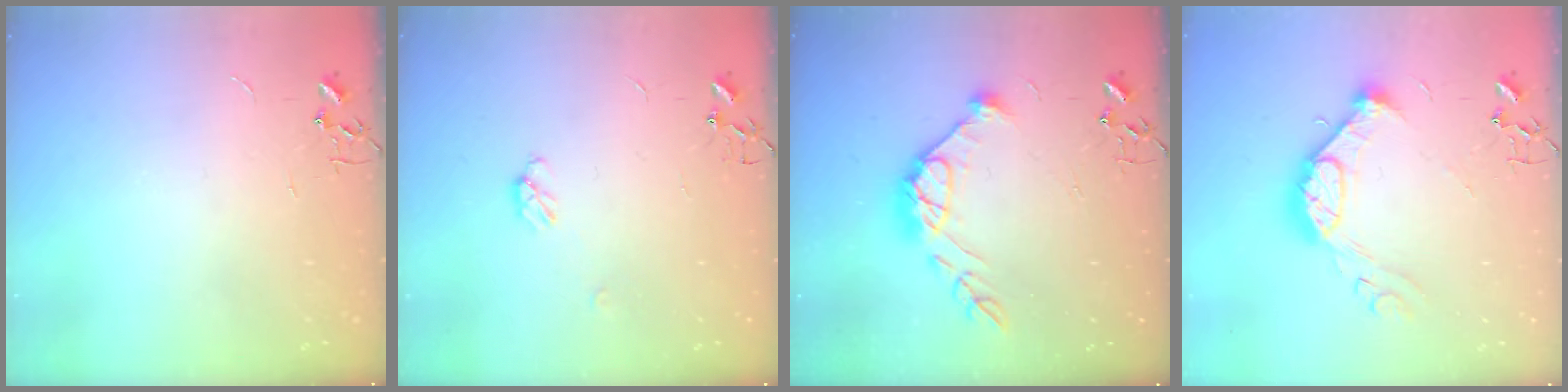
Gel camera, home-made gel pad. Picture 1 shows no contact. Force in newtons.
{"total": 4.0, "press": 4.0, "slide": 0.4}
{"total": 13.9, "press": 13.9, "slide": 0.9}
{"total": 14.3, "press": 14.3, "slide": 1.0}